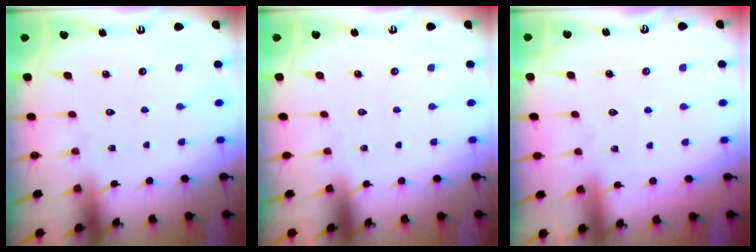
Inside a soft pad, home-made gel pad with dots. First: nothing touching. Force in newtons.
{"total": 0.0}
{"total": 2.9, "press": 2.9, "slide": 0.3}